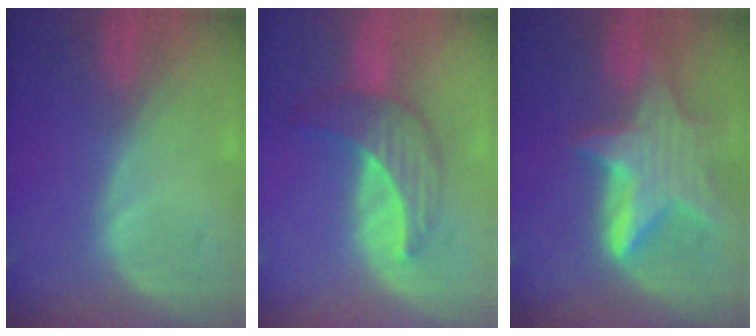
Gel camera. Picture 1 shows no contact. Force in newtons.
{"total": 7.3, "press": 6.6, "slide": 3.2}
{"total": 8.6, "press": 8.6, "slide": 0.5}